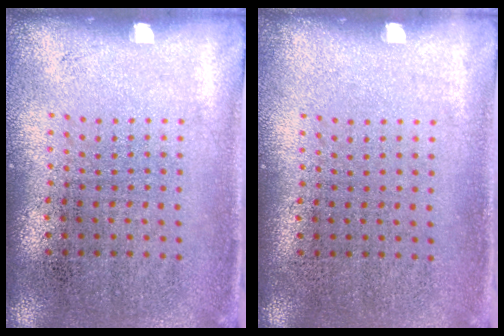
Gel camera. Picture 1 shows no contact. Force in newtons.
{"total": 0.0}